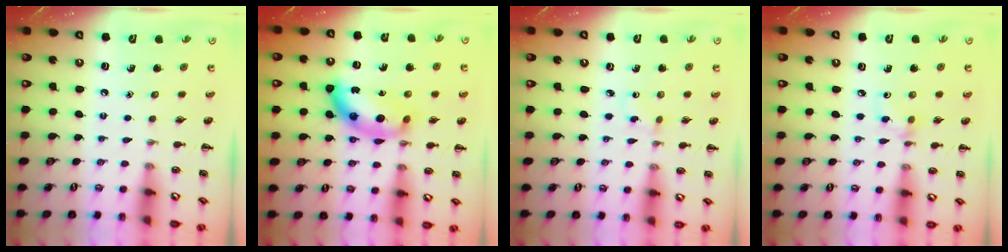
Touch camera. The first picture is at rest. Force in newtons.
{"total": 12.7, "press": 12.7, "slide": 0.4}
{"total": 1.2, "press": 1.0, "slide": 0.8}
{"total": 3.0, "press": 2.9, "slide": 0.8}